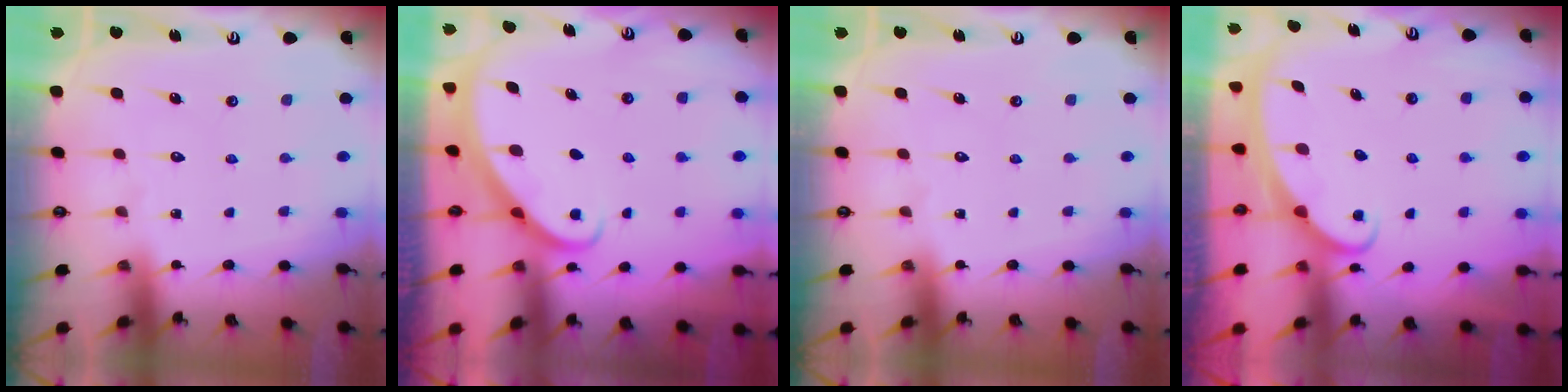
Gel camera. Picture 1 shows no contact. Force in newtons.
{"total": 2.7, "press": 2.7, "slide": 0.2}
{"total": 0.0}
{"total": 2.5, "press": 2.5, "slide": 0.3}